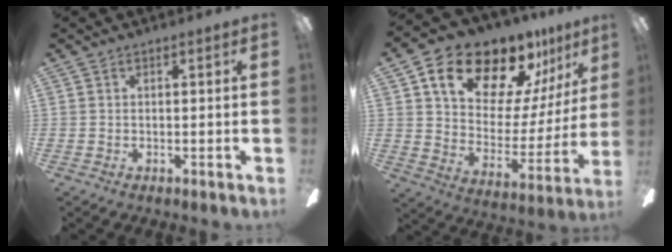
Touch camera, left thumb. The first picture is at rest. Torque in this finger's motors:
{"motor_torque": [0.38, 0.46, 1.26, -1.51, 0.30]}